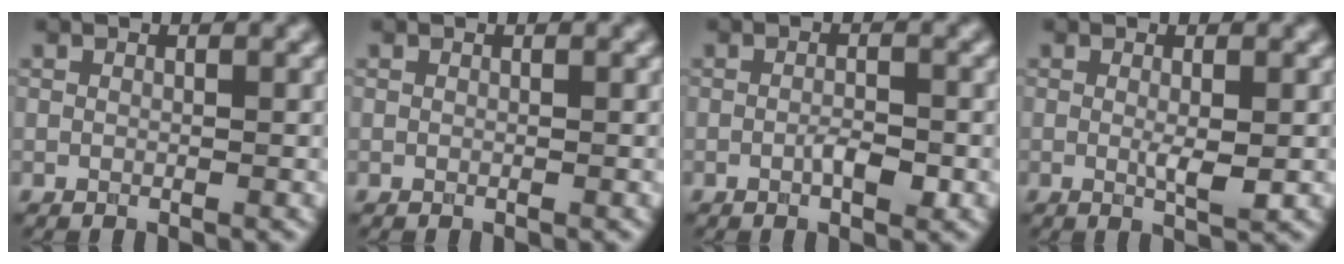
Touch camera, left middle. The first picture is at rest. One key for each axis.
{"total": 0.0}
{"total": 1.9, "fx": -0.6, "fy": 0.7, "fz": 1.7, "tx": -0.032, "ty": -0.004, "tz": -0.012}
{"total": 2.0, "fx": -0.1, "fy": 0.3, "fz": 1.9, "tx": -0.032, "ty": -0.008, "tz": 0.000}